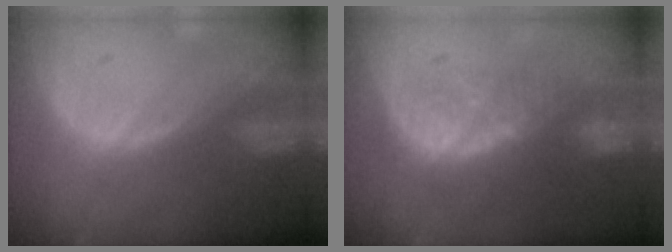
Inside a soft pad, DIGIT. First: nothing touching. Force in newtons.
{"total": 8.5, "press": 7.4, "slide": 4.1}